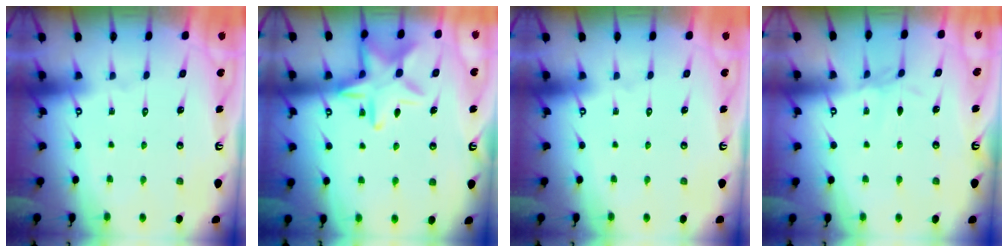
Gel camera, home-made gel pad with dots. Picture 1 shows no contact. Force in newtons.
{"total": 15.1, "press": 15.1, "slide": 0.9}
{"total": 0.0}
{"total": 2.8, "press": 2.7, "slide": 0.5}